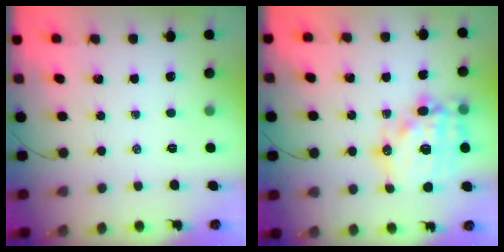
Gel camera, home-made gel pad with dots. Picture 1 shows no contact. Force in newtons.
{"total": 18.3, "press": 17.8, "slide": 4.3}